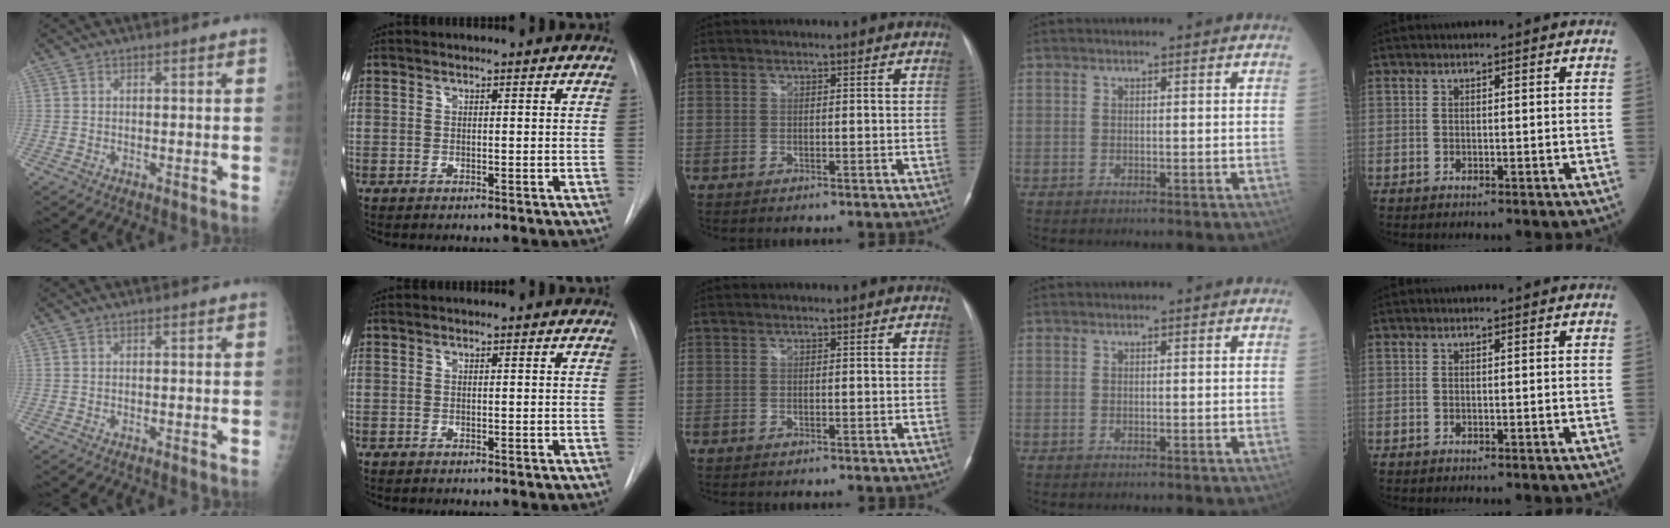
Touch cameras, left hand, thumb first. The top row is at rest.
{}